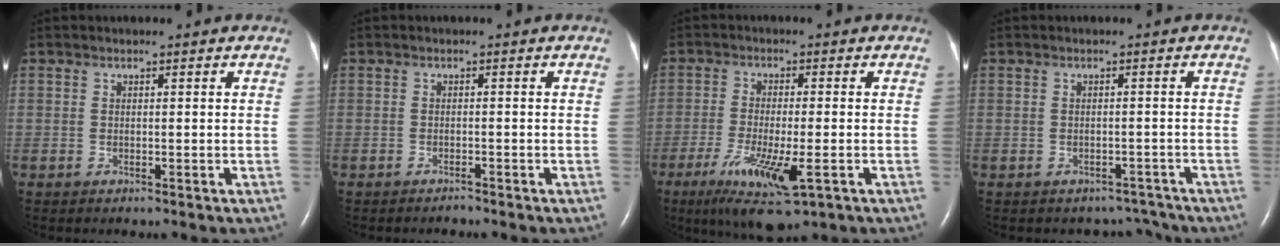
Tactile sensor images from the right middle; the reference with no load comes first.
{"total": 0.7, "force": [-0.7, 0.0, 0.1], "torque": [-0.006, -0.002, -0.011]}
{"total": 10.6, "force": [-4.9, 2.1, 9.2], "torque": [-0.171, -0.029, -0.078]}
{"total": 3.1, "force": [-2.7, 1.3, -0.6], "torque": [0.010, 0.016, -0.032]}